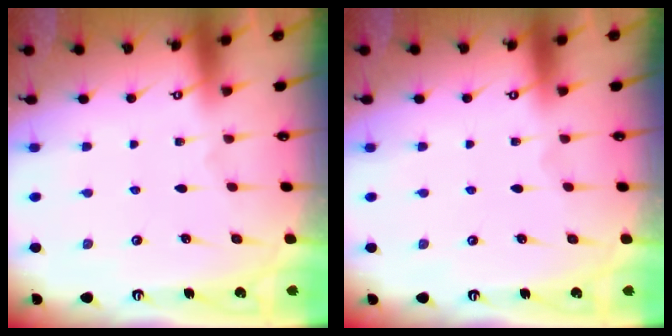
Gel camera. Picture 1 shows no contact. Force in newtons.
{"total": 0.0}